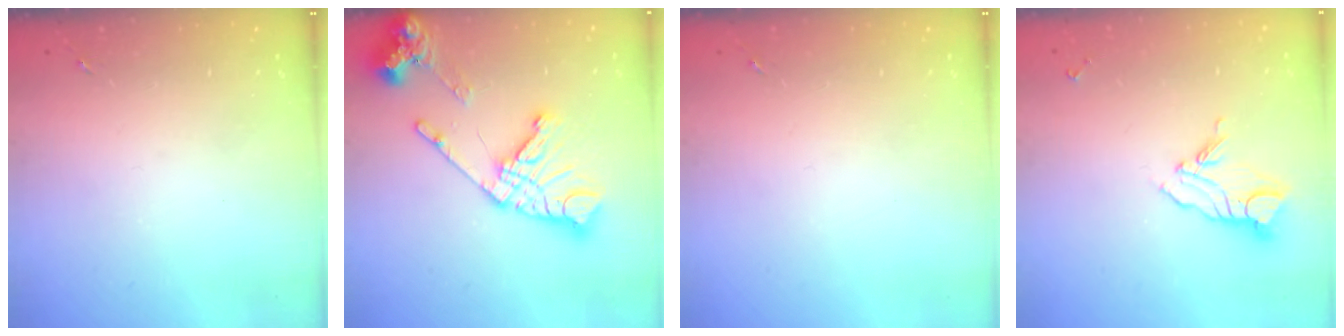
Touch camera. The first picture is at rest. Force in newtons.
{"total": 20.4, "press": 20.3, "slide": 2.5}
{"total": 0.0}
{"total": 8.5, "press": 8.4, "slide": 0.9}